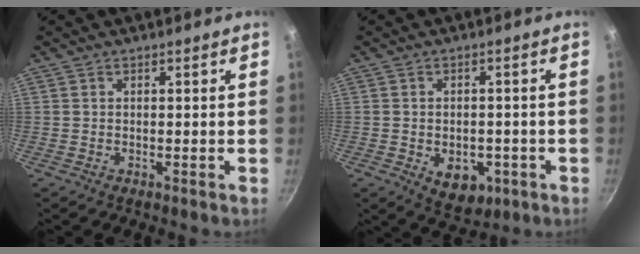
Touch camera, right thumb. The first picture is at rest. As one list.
[{"total": 7.8, "force": [-2.5, 5.2, 5.1], "torque": [-0.048, 0.004, -0.023]}]